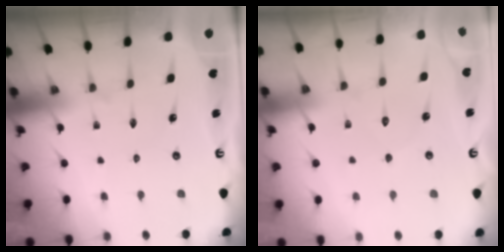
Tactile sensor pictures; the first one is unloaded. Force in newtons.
{"total": 5.3, "press": 5.3, "slide": 0.7}